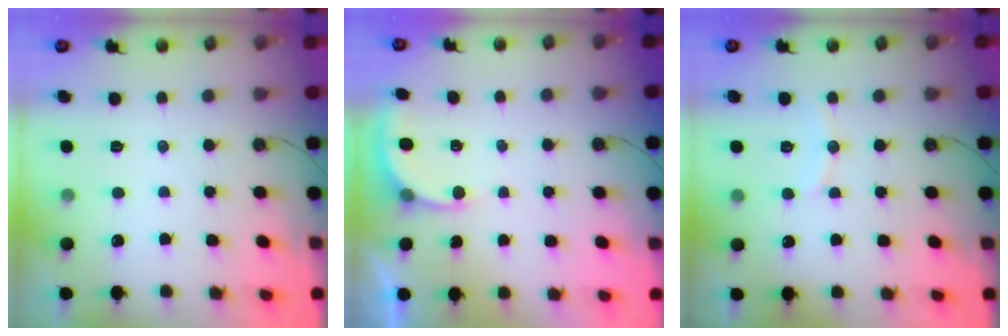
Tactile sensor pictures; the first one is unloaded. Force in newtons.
{"total": 2.9, "press": 2.9, "slide": 0.2}
{"total": 5.8, "press": 5.8, "slide": 0.5}